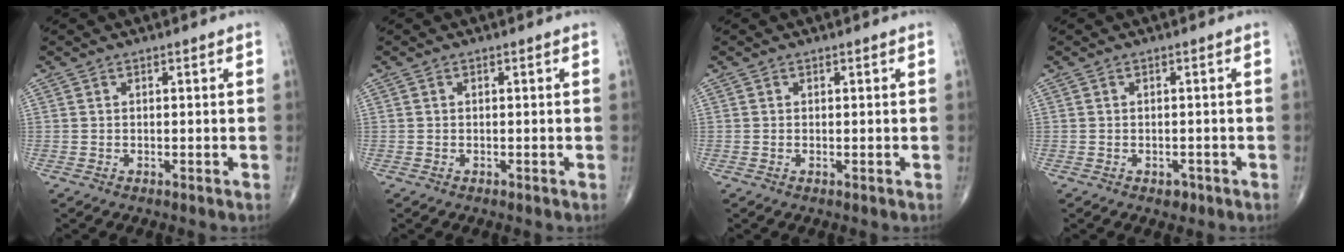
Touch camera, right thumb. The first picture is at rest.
{"total": 0.0}
{"total": 0.0}
{"total": 1.6, "force": [-0.9, 1.1, 0.8], "torque": [-0.004, 0.002, -0.010]}